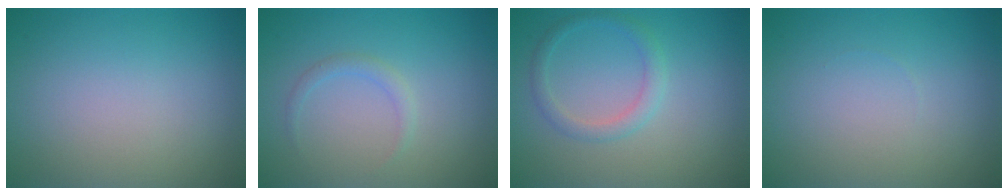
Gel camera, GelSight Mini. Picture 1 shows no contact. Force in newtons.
{"total": 1.0, "press": 1.0, "slide": 0.0}
{"total": 1.9, "press": 1.9, "slide": 0.1}
{"total": 0.0}